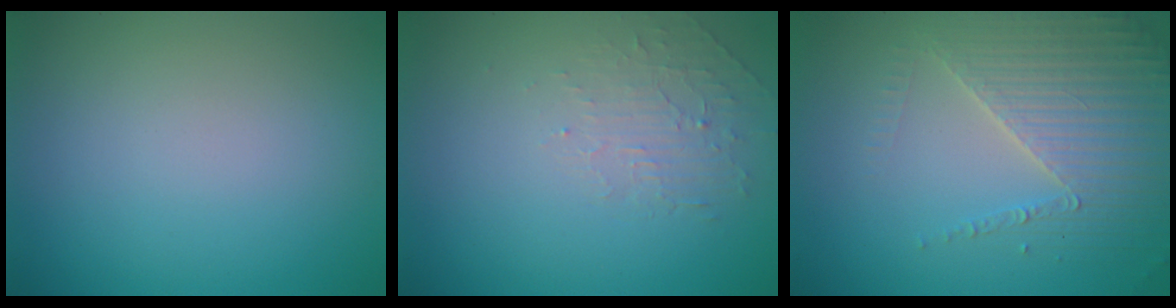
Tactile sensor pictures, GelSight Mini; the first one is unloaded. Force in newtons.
{"total": 1.8, "press": 0.5, "slide": 1.7}
{"total": 4.1, "press": 3.7, "slide": 1.8}